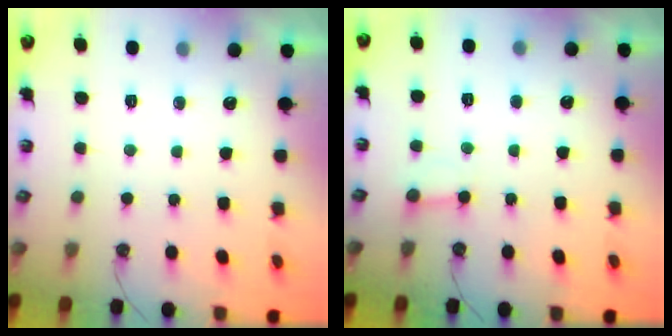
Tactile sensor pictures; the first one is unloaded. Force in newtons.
{"total": 3.0, "press": 2.9, "slide": 0.3}